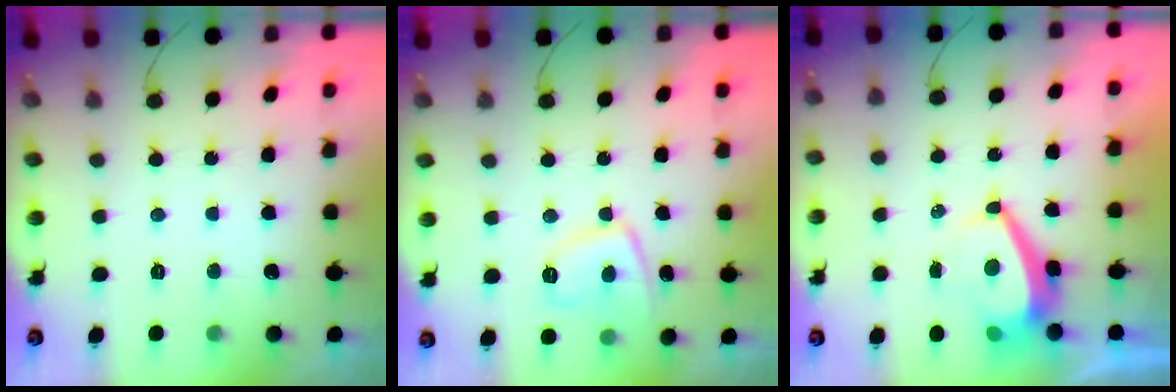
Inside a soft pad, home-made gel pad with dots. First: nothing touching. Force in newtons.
{"total": 8.5, "press": 8.4, "slide": 0.7}
{"total": 5.1, "press": 5.0, "slide": 0.6}